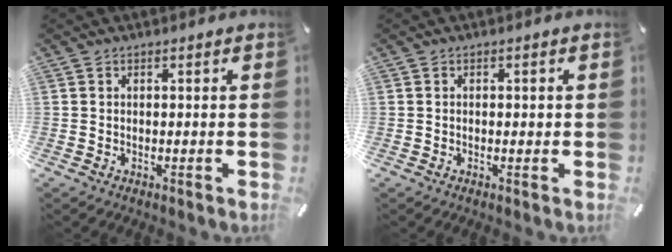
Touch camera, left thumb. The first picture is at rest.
{"total": 1.0, "force": [-0.1, 0.6, 0.7], "torque": [-0.015, 0.002, -0.003]}